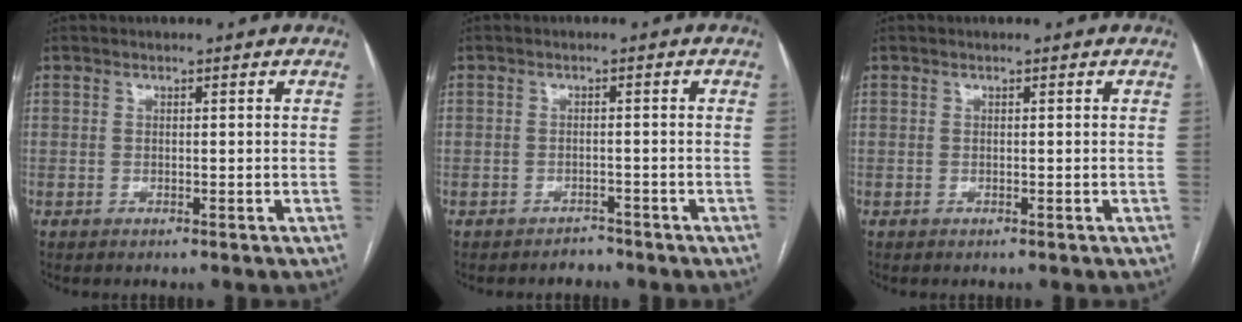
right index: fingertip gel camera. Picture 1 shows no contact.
{"total": 1.8, "force": [-1.6, 0.9, -0.3], "torque": [0.002, 0.002, -0.024]}
{"total": 0.0}